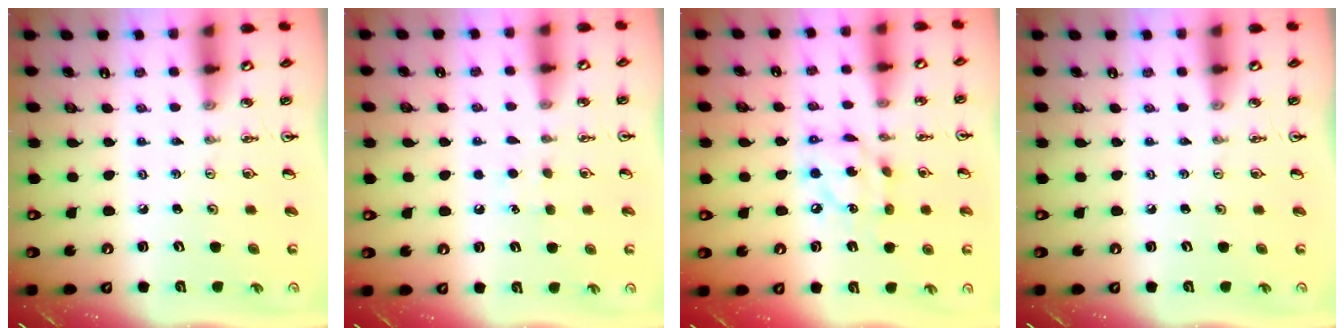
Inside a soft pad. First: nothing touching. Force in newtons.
{"total": 5.3, "press": 5.3, "slide": 0.7}
{"total": 10.6, "press": 10.6, "slide": 0.6}
{"total": 0.0}